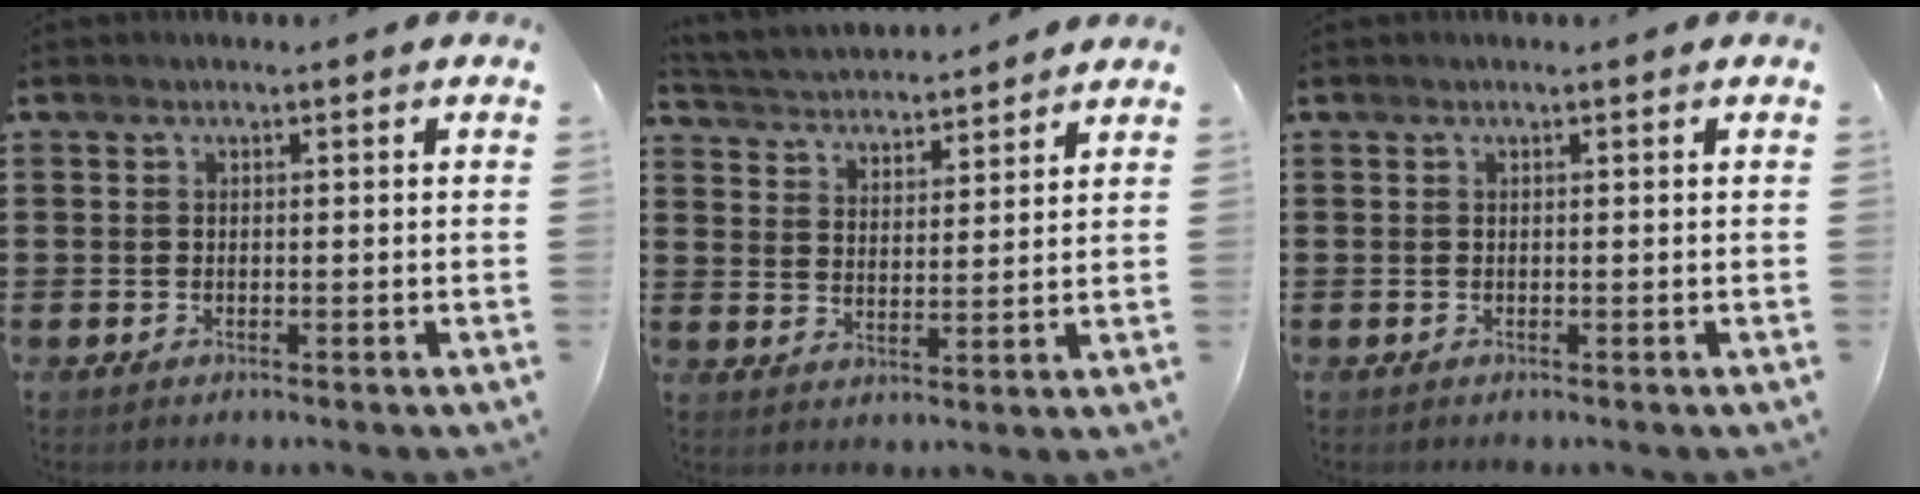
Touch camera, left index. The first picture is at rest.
{"total": 3.5, "force": [3.4, 0.3, -0.2], "torque": [-0.017, -0.022, 0.057]}
{"total": 0.0}